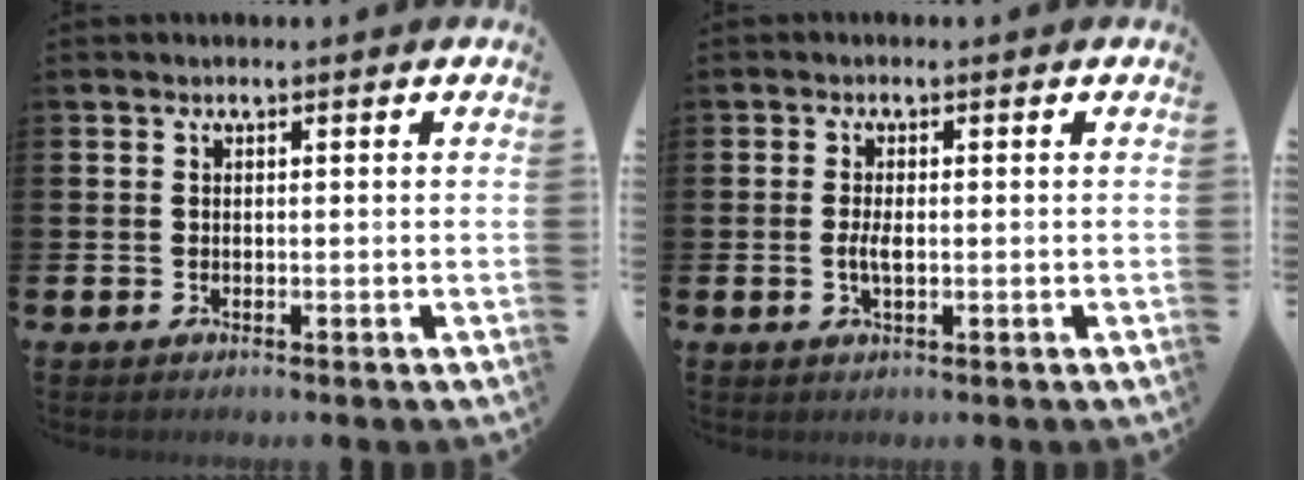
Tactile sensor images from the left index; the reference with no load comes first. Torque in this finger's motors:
{"motor_torque": [0.55, 0.38, 0.03, 0.12]}